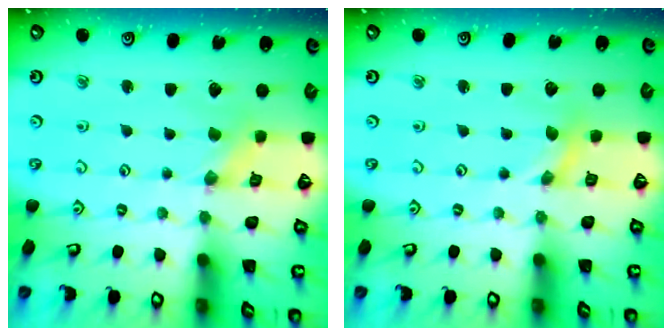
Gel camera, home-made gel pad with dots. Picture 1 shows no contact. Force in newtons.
{"total": 0.0}